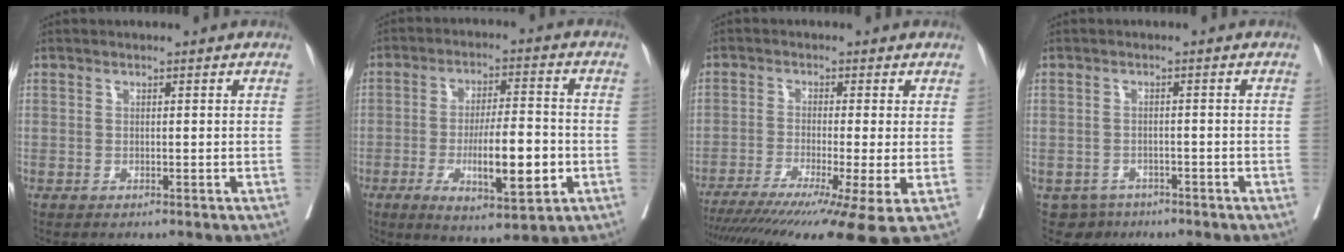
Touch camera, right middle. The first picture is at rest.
{"total": 11.8, "force": [-3.4, 2.4, 11.0], "torque": [-0.187, -0.010, -0.050]}
{"total": 14.9, "force": [-10.4, -0.9, 10.7], "torque": [-0.142, -0.037, -0.163]}
{"total": 3.4, "force": [-2.4, 2.4, 0.0], "torque": [0.004, 0.005, -0.035]}